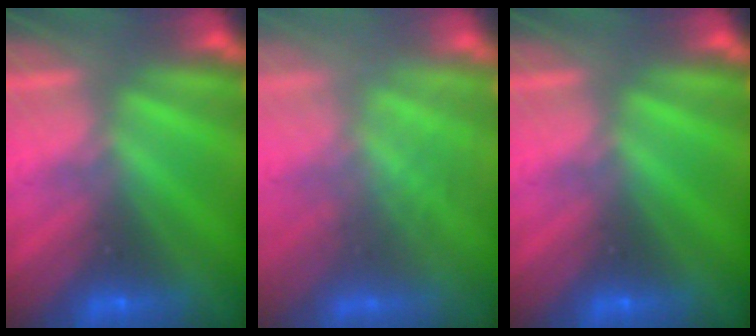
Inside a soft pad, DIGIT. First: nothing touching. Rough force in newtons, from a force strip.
{"total": 3.0}
{"total": 0.0}